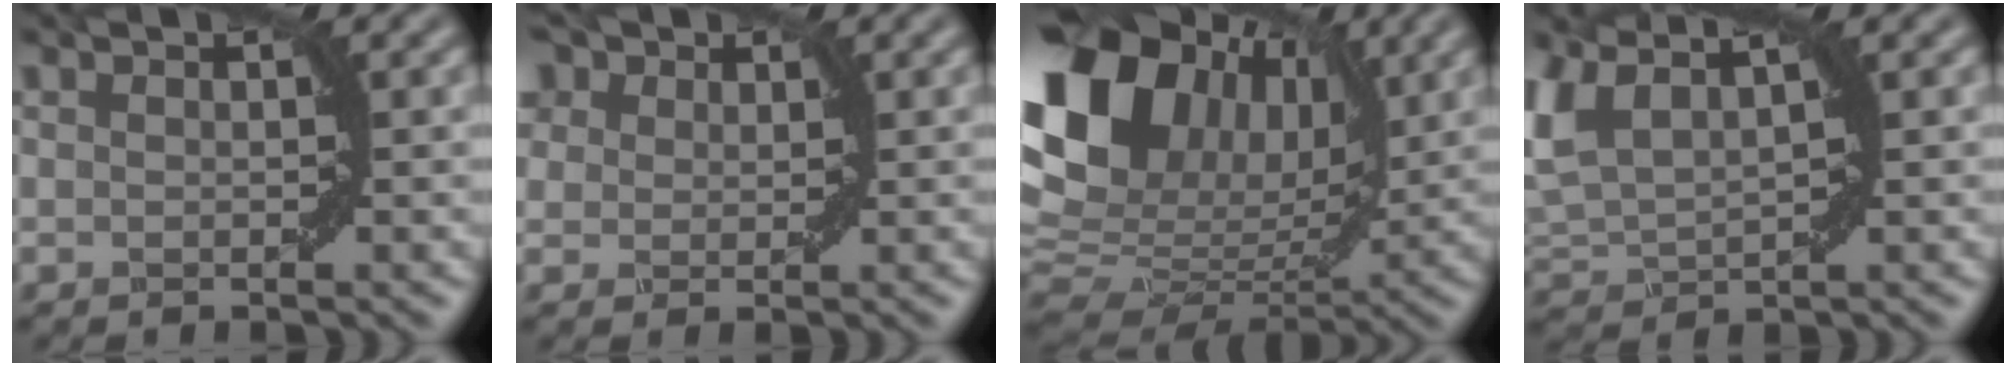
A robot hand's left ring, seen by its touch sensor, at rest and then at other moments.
{"total": 7.7, "force": [4.6, 5.0, 3.8], "torque": [-0.094, 0.028, 0.060]}
{"total": 13.8, "force": [5.3, 9.3, 8.6], "torque": [-0.180, 0.025, 0.096]}
{"total": 5.2, "force": [2.4, 2.4, 3.9], "torque": [-0.109, 0.016, 0.047]}